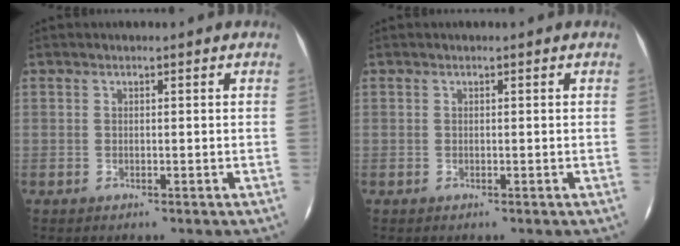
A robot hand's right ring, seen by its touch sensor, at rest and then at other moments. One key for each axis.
{"total": 0.0}